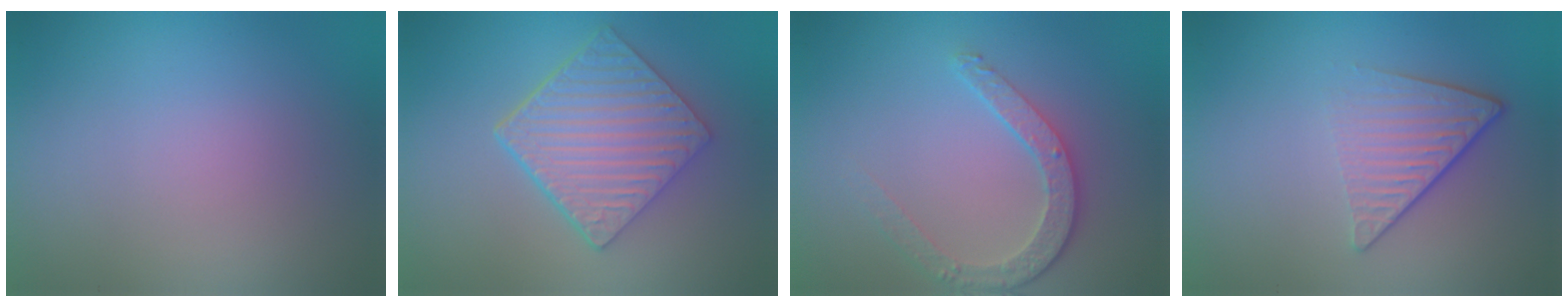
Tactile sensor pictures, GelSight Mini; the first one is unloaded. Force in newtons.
{"total": 6.1, "press": 4.6, "slide": 4.0}
{"total": 3.6, "press": 2.9, "slide": 2.2}
{"total": 4.6, "press": 2.9, "slide": 3.6}